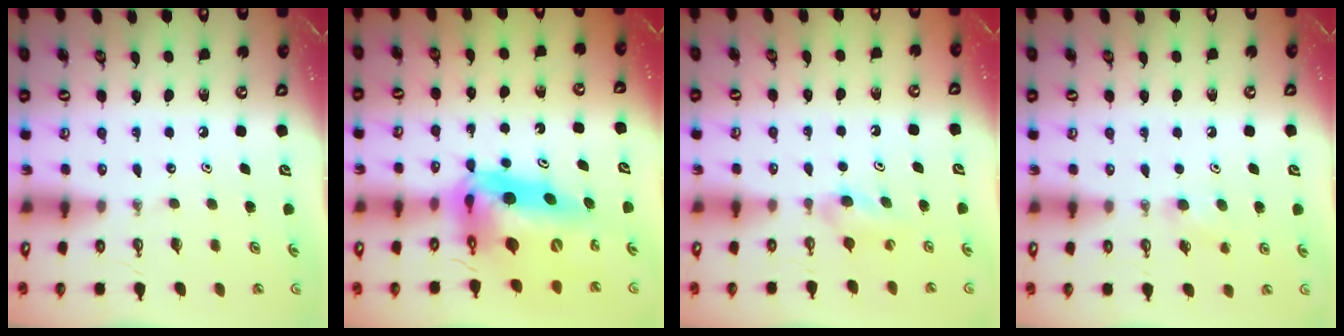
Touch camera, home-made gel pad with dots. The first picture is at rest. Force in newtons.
{"total": 17.9, "press": 17.4, "slide": 4.4}
{"total": 4.0, "press": 4.0, "slide": 0.4}
{"total": 6.3, "press": 4.8, "slide": 4.1}